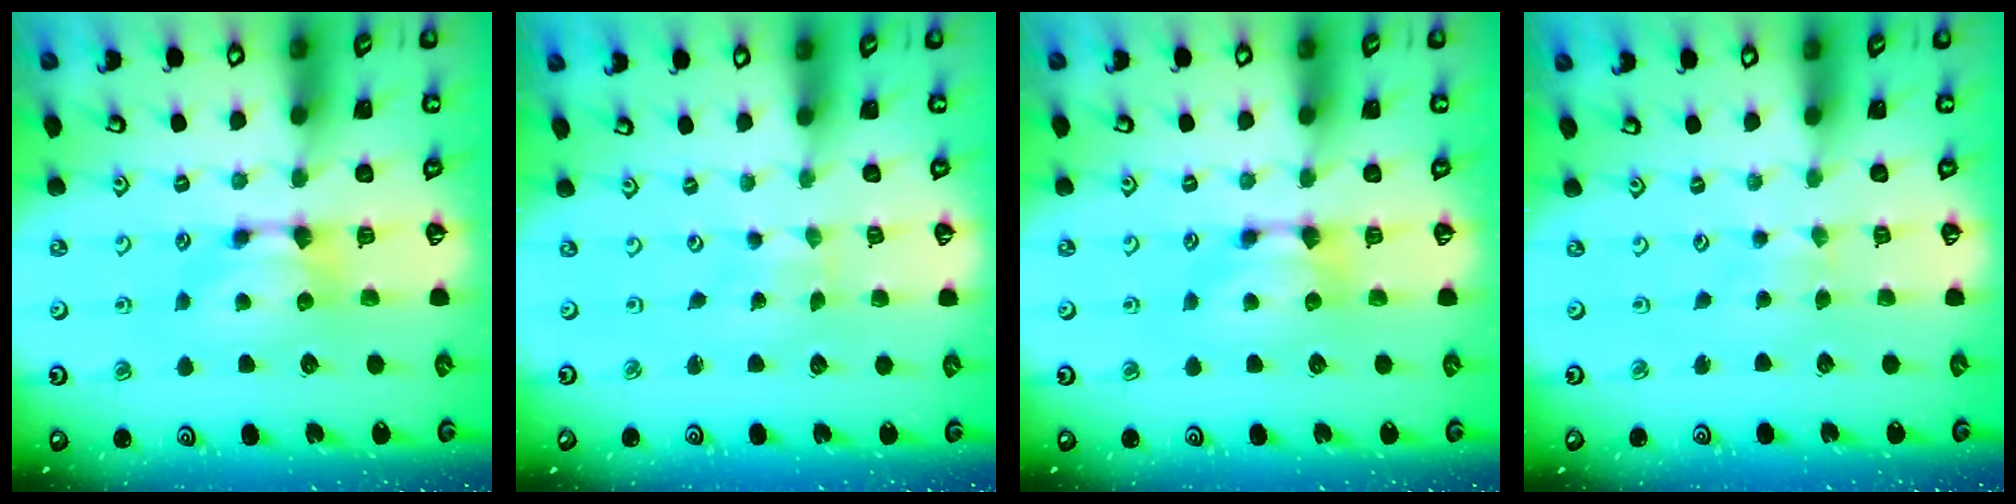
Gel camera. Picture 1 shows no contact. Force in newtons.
{"total": 5.4, "press": 5.4, "slide": 0.2}
{"total": 0.0}
{"total": 2.1, "press": 2.1, "slide": 0.1}